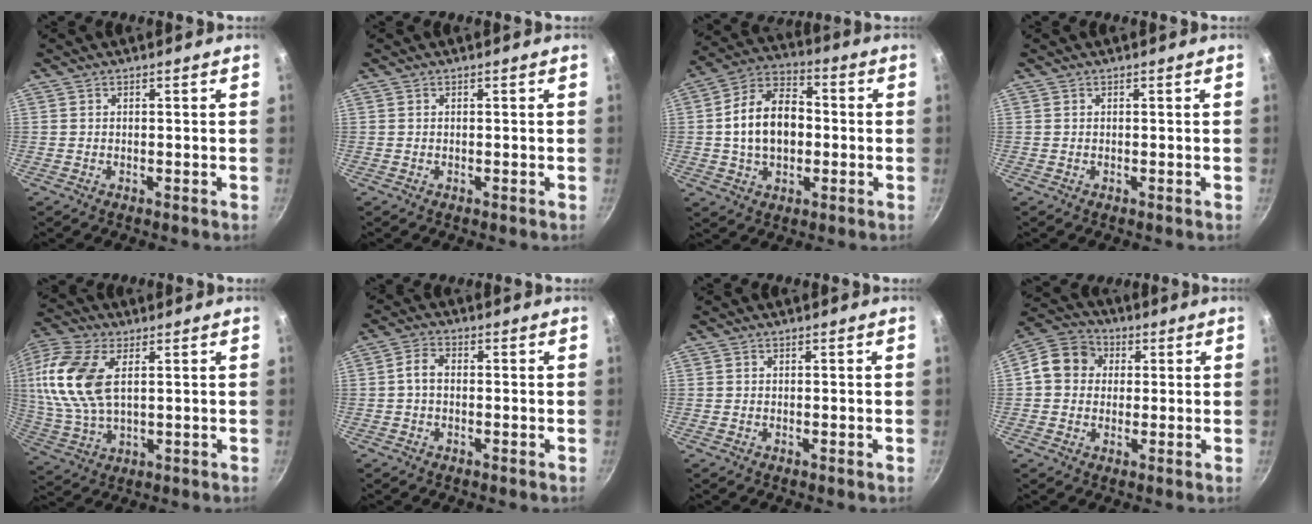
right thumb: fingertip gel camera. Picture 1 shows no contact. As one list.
[{"total": 0.0}, {"total": 13.8, "force": [-0.3, 9.4, 10.1], "torque": [-0.147, 0.029, -0.016]}, {"total": 0.0}, {"total": 15.7, "force": [3.9, 8.5, 12.6], "torque": [-0.265, 0.002, 0.076]}, {"total": 3.2, "force": [-0.4, 2.2, 2.2], "torque": [-0.042, 0.014, -0.013]}, {"total": 0.0}, {"total": 10.0, "force": [1.9, 8.7, 4.4], "torque": [-0.052, 0.017, 0.015]}]